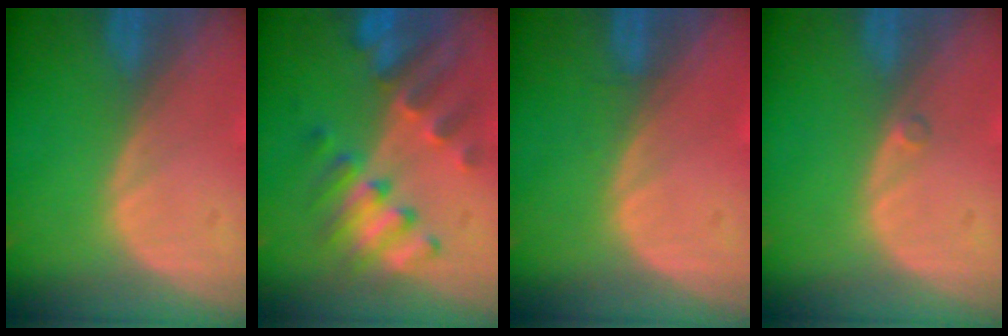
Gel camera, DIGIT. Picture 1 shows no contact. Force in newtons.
{"total": 8.0, "press": 7.8, "slide": 1.3}
{"total": 0.6, "press": 0.6, "slide": 0.2}
{"total": 0.5, "press": 0.5, "slide": 0.2}